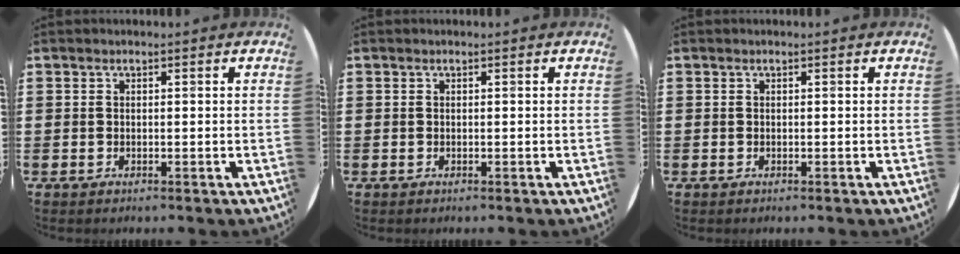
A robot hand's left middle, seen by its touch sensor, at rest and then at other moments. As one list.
[{"total": 0.0}, {"total": 0.0}]